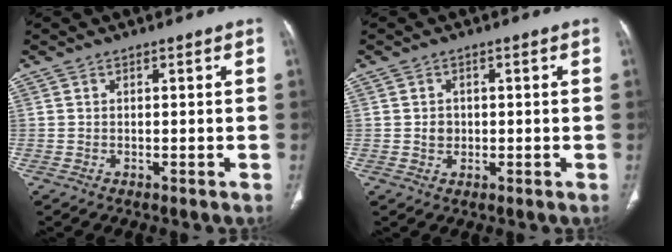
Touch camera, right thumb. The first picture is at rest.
{"total": 2.1, "force": [0.0, 1.8, 0.9], "torque": [-0.005, 0.004, 0.003]}